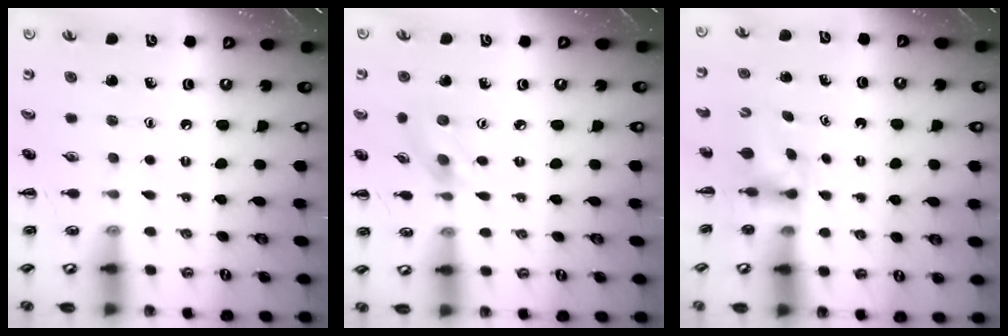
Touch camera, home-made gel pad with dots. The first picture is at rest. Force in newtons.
{"total": 2.8, "press": 2.7, "slide": 0.6}
{"total": 2.9, "press": 2.6, "slide": 1.2}